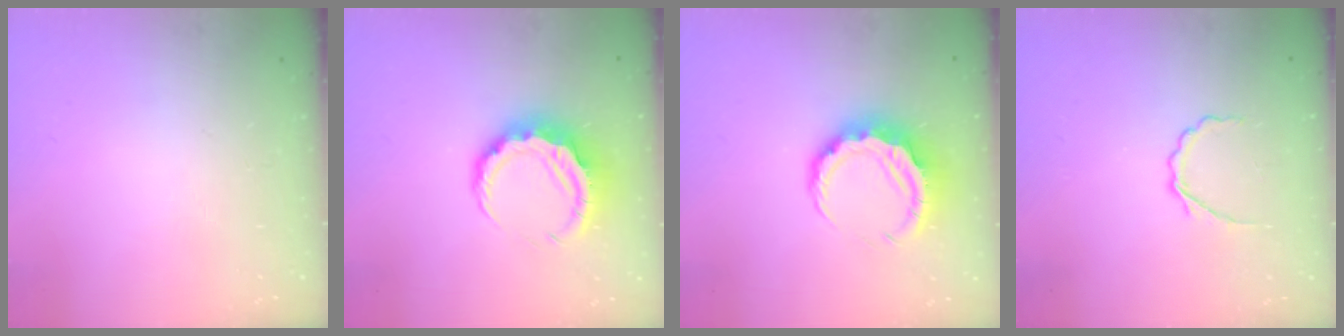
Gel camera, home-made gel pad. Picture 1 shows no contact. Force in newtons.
{"total": 9.3, "press": 9.2, "slide": 1.6}
{"total": 9.3, "press": 9.2, "slide": 1.6}
{"total": 3.6, "press": 3.4, "slide": 1.2}